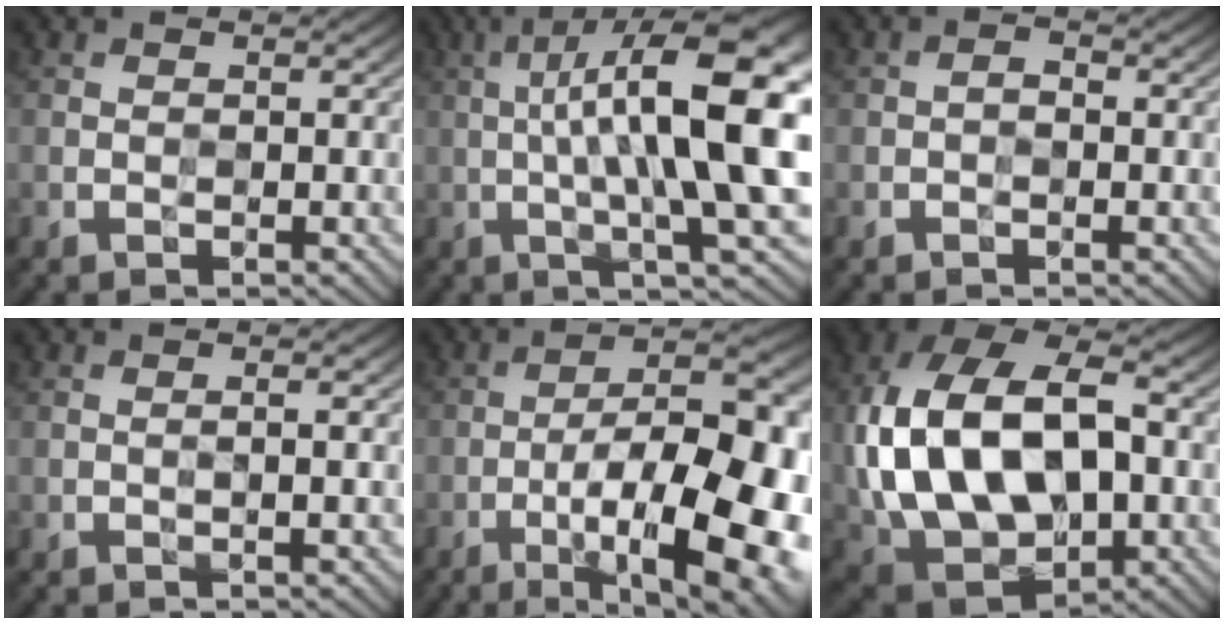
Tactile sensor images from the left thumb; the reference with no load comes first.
{"total": 17.3, "force": [1.3, 4.3, 16.7], "torque": [-0.255, 0.029, 0.026]}
{"total": 1.1, "force": [-0.3, 0.6, 0.9], "torque": [-0.015, 0.005, -0.008]}
{"total": 1.4, "force": [-0.1, 0.0, 1.4], "torque": [-0.025, 0.000, -0.003]}
{"total": 20.1, "force": [-6.9, 7.0, 17.5], "torque": [-0.242, -0.009, -0.098]}
{"total": 19.6, "force": [0.0, 12.8, 14.8], "torque": [-0.337, -0.010, 0.014]}